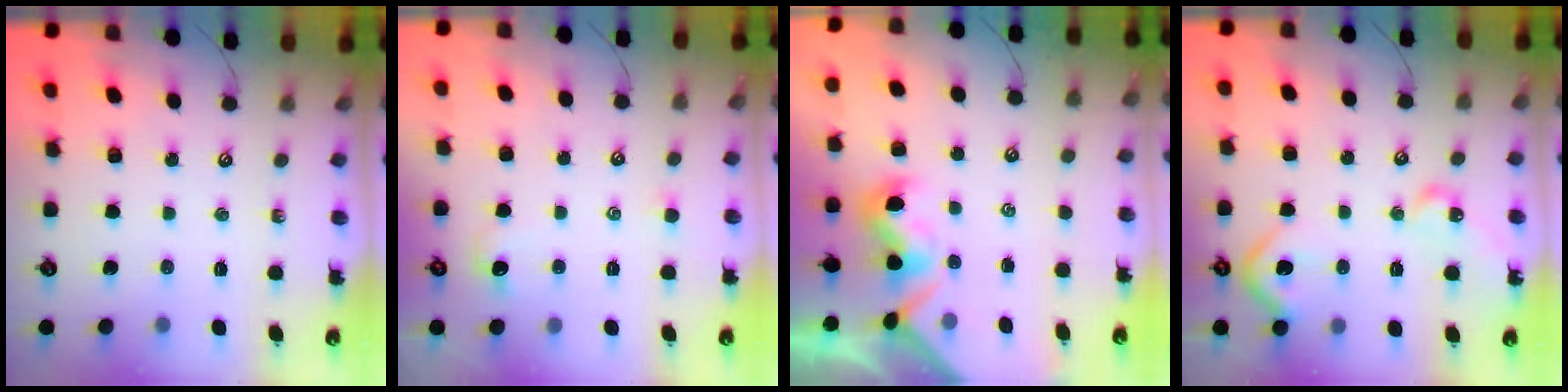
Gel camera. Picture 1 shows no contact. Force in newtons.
{"total": 0.5, "press": 0.2, "slide": 0.5}
{"total": 2.1, "press": 1.9, "slide": 0.9}
{"total": 11.1, "press": 11.0, "slide": 1.2}